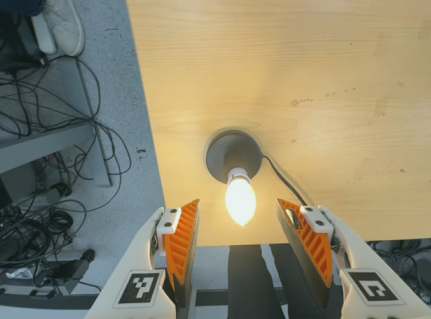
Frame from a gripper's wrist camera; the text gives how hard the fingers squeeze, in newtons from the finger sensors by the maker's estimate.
{"total": 0.0}